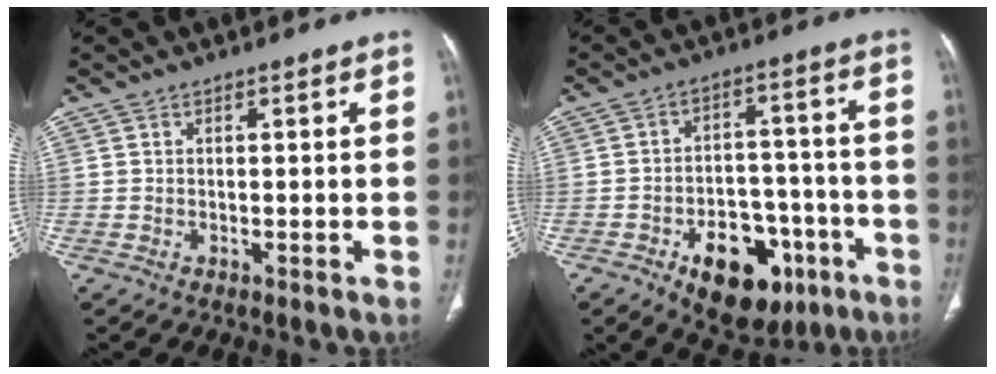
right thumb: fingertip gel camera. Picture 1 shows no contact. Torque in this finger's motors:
{"motor_torque": [3.52, 1.39, 1.06, -0.84, 0.10]}